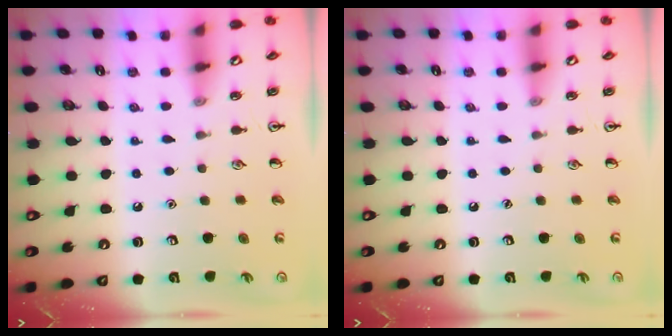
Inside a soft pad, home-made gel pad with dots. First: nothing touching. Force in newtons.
{"total": 0.0}